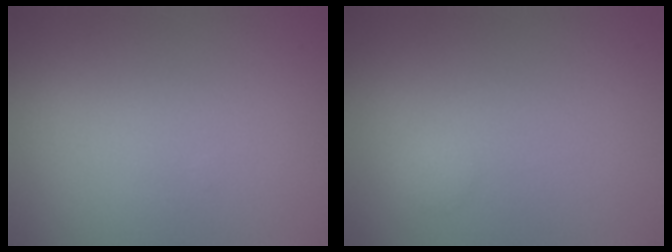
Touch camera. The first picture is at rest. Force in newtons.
{"total": 0.6, "press": 0.6, "slide": 0.0}